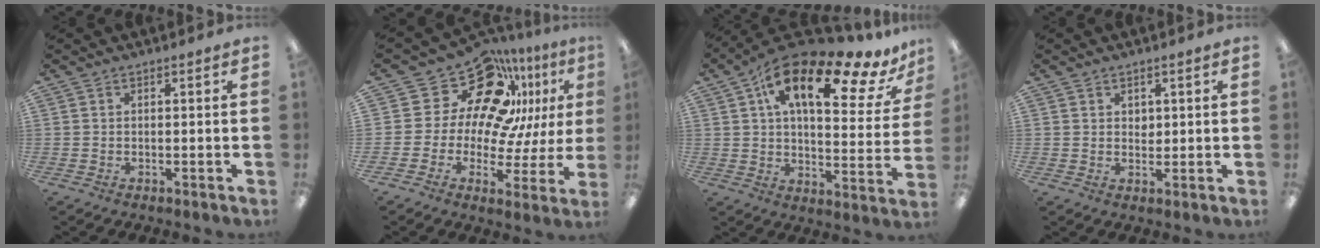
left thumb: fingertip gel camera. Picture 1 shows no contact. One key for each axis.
{"total": 20.9, "fx": 12.0, "fy": 12.5, "fz": 11.7, "tx": -0.202, "ty": -0.081, "tz": 0.214}
{"total": 19.9, "fx": 11.5, "fy": 7.5, "fz": 14.4, "tx": -0.230, "ty": -0.056, "tz": 0.182}
{"total": 2.0, "fx": 1.2, "fy": 1.4, "fz": 0.8, "tx": -0.009, "ty": 0.000, "tz": 0.020}